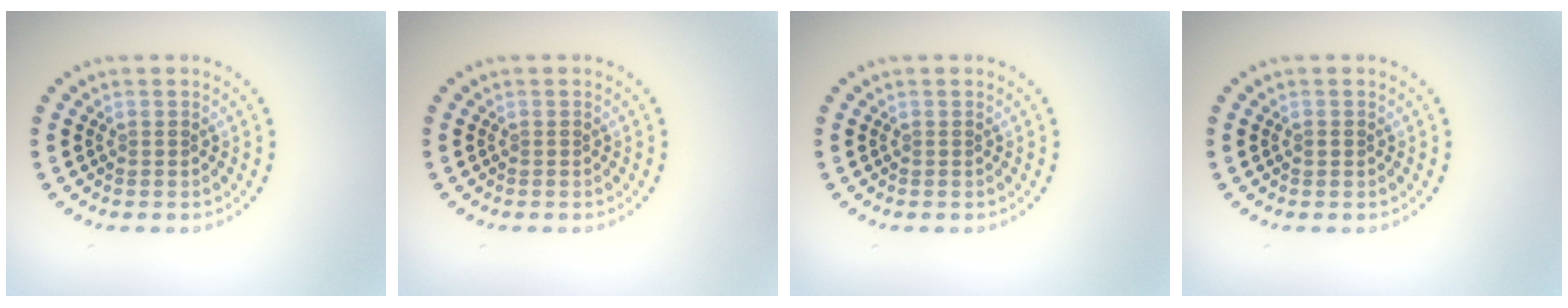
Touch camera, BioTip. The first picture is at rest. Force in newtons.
{"total": 0.0}
{"total": 0.0}
{"total": 0.6, "press": 0.6, "slide": 0.1}